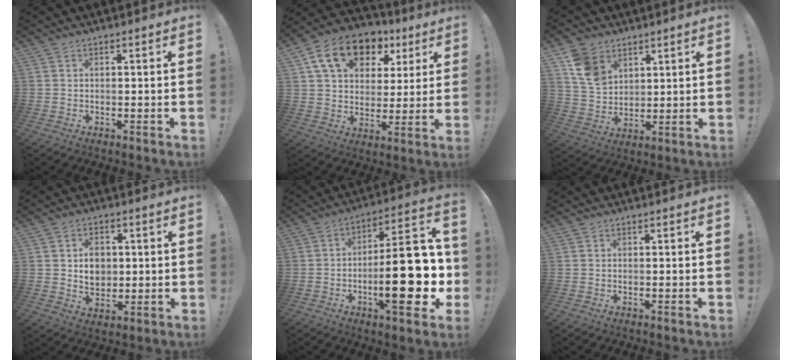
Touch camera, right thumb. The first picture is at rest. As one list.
[{"total": 17.5, "force": [9.0, 11.6, 9.5], "torque": [-0.148, -0.035, 0.165]}, {"total": 11.4, "force": [6.1, 8.1, 5.1], "torque": [-0.084, -0.022, 0.125]}, {"total": 7.8, "force": [1.4, 6.5, 4.1], "torque": [-0.057, -0.008, 0.024]}, {"total": 25.3, "force": [-5.0, 8.0, 23.5], "torque": [-0.354, 0.019, -0.072]}, {"total": 0.0}]